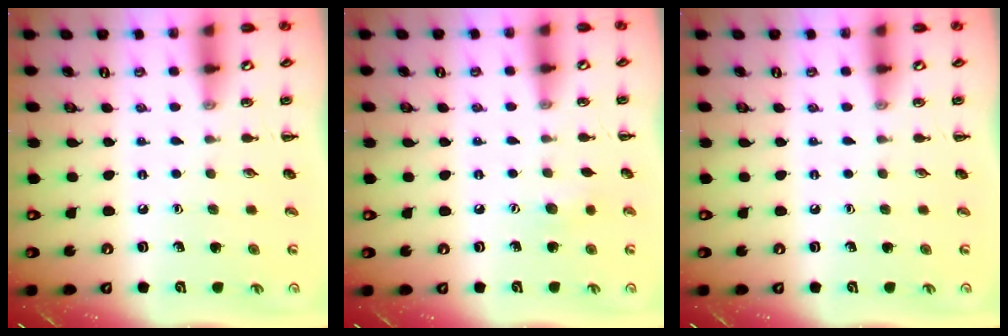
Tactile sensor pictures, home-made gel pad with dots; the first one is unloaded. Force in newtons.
{"total": 5.3, "press": 5.2, "slide": 1.4}
{"total": 0.0}